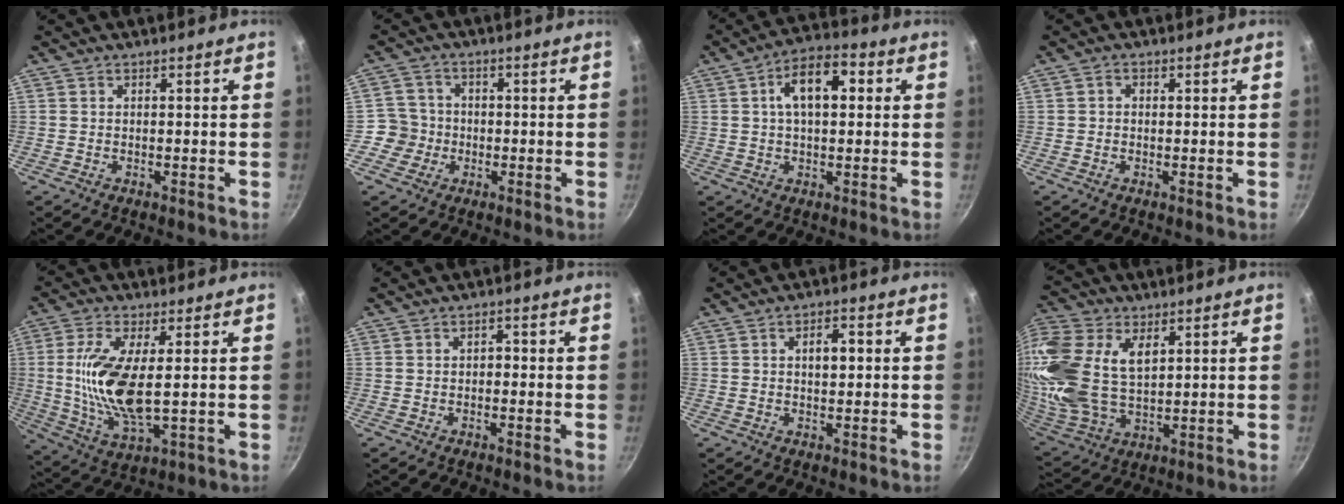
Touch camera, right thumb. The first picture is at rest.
{"total": 5.0, "force": [-1.5, 4.8, 0.3], "torque": [0.028, 0.019, -0.037]}
{"total": 10.5, "force": [2.2, 5.7, 8.5], "torque": [-0.113, 0.020, 0.024]}
{"total": 1.1, "force": [0.1, 1.0, 0.5], "torque": [-0.008, 0.006, -0.001]}
{"total": 13.9, "force": [1.3, 5.3, 12.8], "torque": [-0.260, -0.014, 0.027]}
{"total": 1.2, "force": [-0.3, 0.8, 0.9], "torque": [-0.013, 0.006, -0.006]}
{"total": 3.8, "force": [0.6, 2.0, 3.2], "torque": [-0.035, 0.009, 0.008]}
{"total": 22.0, "force": [6.7, 13.6, 15.9], "torque": [-0.355, -0.009, 0.134]}